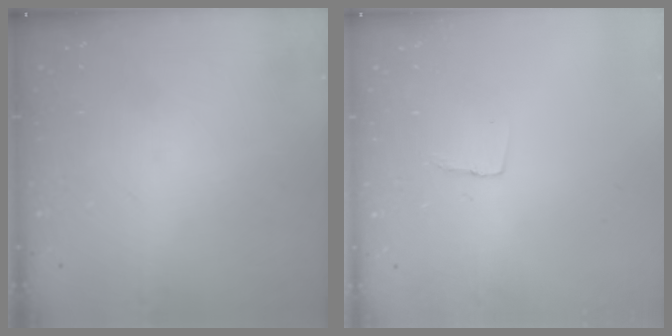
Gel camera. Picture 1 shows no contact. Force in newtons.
{"total": 3.8, "press": 3.8, "slide": 0.3}